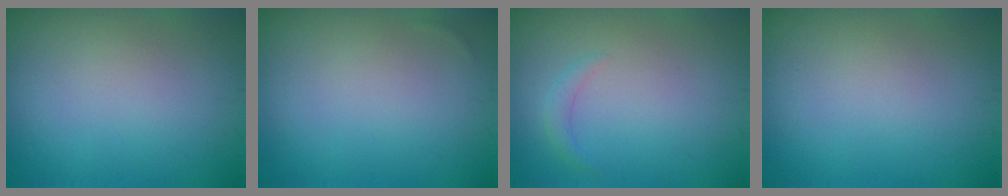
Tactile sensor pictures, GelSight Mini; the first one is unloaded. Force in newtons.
{"total": 0.0}
{"total": 1.1, "press": 1.1, "slide": 0.0}
{"total": 0.0}